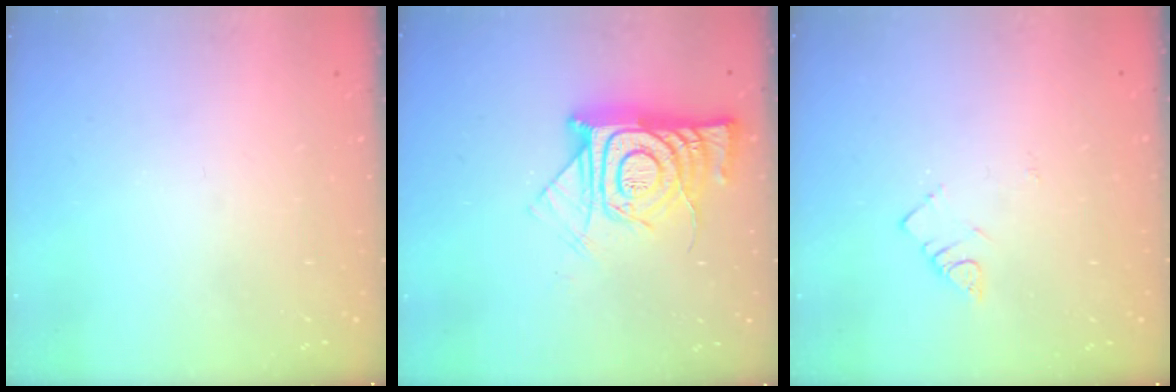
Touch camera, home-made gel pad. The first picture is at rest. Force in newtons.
{"total": 15.9, "press": 15.8, "slide": 1.6}
{"total": 3.3, "press": 3.2, "slide": 0.5}